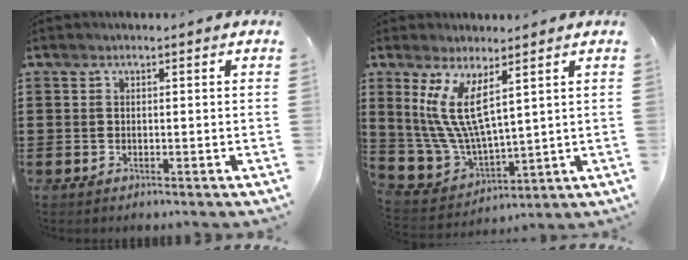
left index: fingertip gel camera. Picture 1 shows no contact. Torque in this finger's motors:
{"motor_torque": [1.46, 0.11, 1.05, 0.21]}